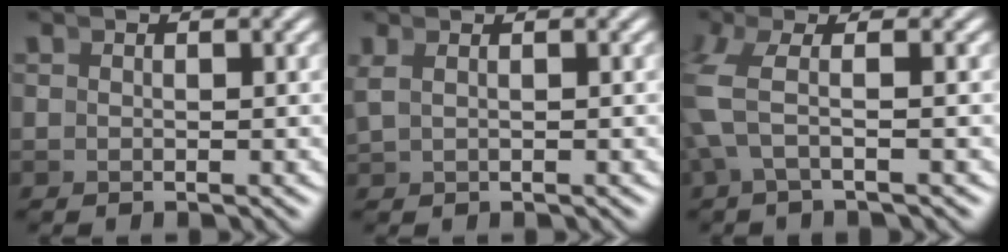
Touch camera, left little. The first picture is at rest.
{"total": 0.9, "force": [0.4, 0.2, 0.7], "torque": [-0.020, 0.010, 0.013]}
{"total": 3.3, "force": [0.4, 1.2, 3.1], "torque": [-0.071, 0.011, 0.000]}